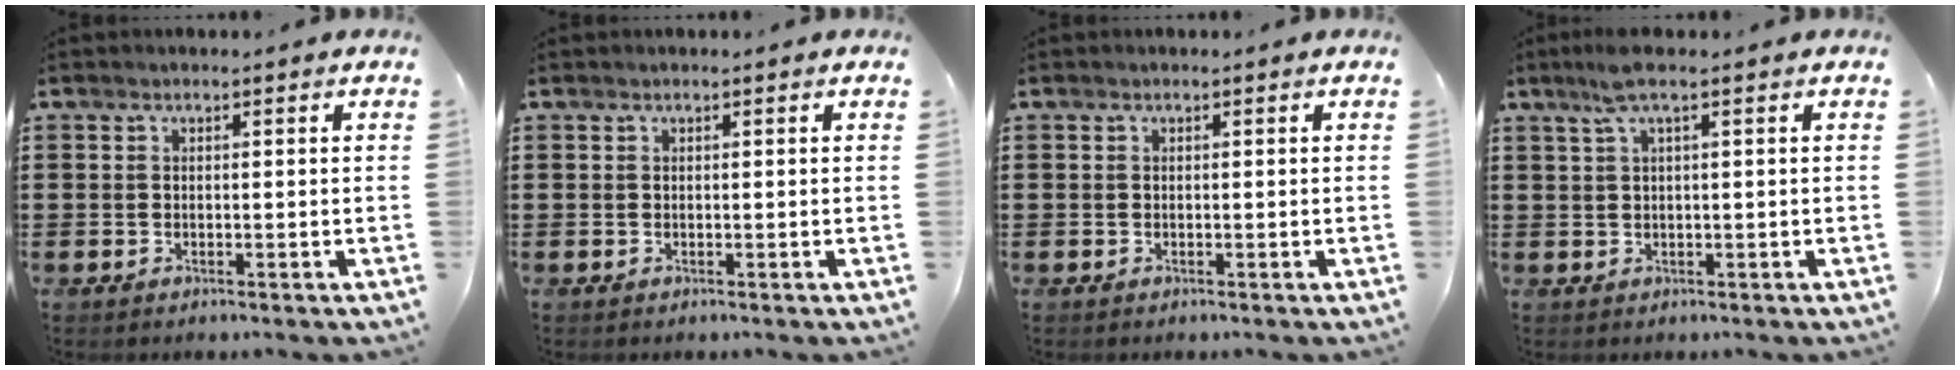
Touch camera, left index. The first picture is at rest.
{"total": 0.0}
{"total": 0.0}
{"total": 3.2, "force": [1.5, 0.1, 2.8], "torque": [-0.063, -0.002, 0.024]}